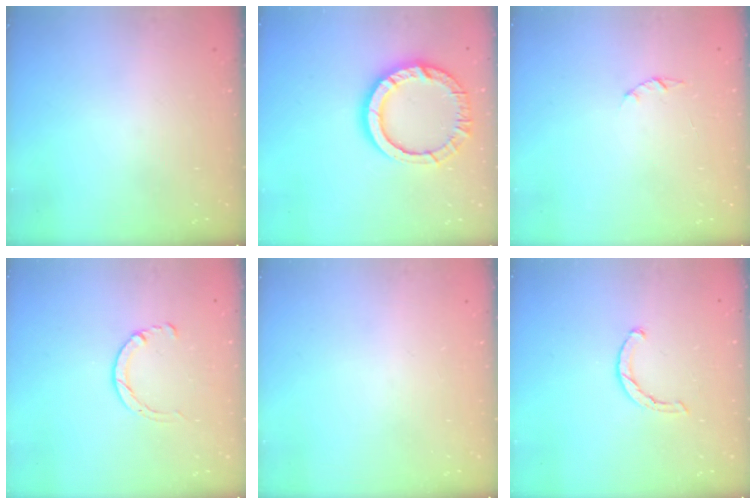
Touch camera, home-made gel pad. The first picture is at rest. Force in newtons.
{"total": 13.5, "press": 13.5, "slide": 1.3}
{"total": 1.4, "press": 1.4, "slide": 0.3}
{"total": 2.9, "press": 2.8, "slide": 0.4}
{"total": 0.0}
{"total": 1.9, "press": 1.9, "slide": 0.3}